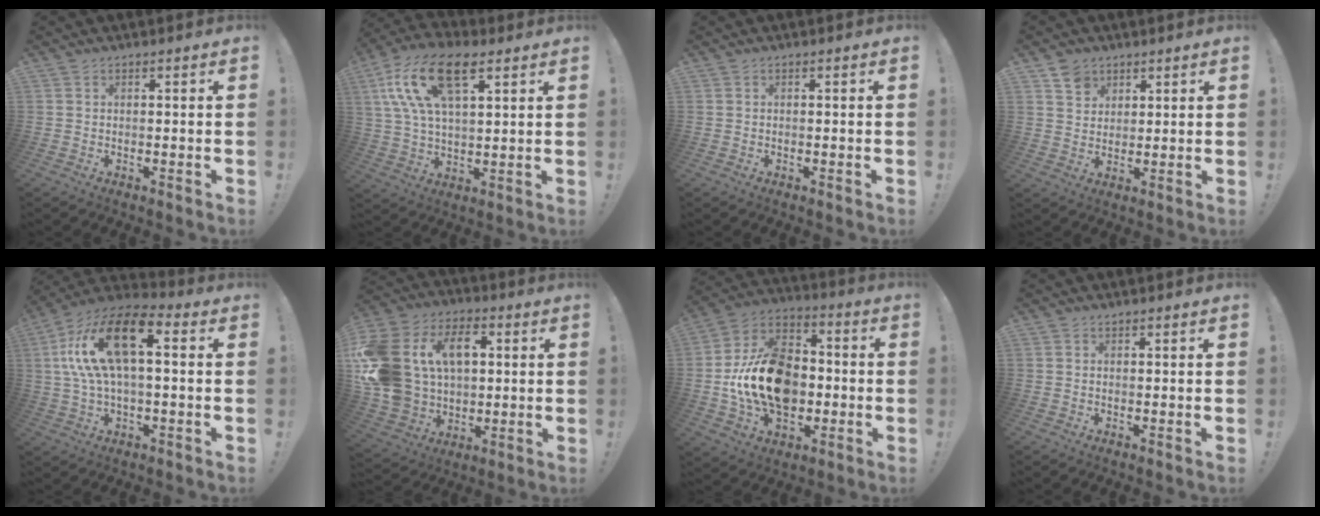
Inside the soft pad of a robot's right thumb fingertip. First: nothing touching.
{"total": 18.4, "force": [8.2, 8.9, 13.8], "torque": [-0.269, -0.016, 0.142]}
{"total": 0.0}
{"total": 5.9, "force": [3.8, 4.4, 0.8], "torque": [-0.012, -0.020, 0.073]}
{"total": 18.5, "force": [4.0, 8.2, 16.1], "torque": [-0.310, 0.002, 0.065]}
{"total": 23.3, "force": [5.0, 17.5, 14.5], "torque": [-0.288, -0.004, 0.111]}
{"total": 21.2, "force": [-2.5, 15.0, 14.8], "torque": [-0.267, 0.028, -0.031]}
{"total": 0.0}